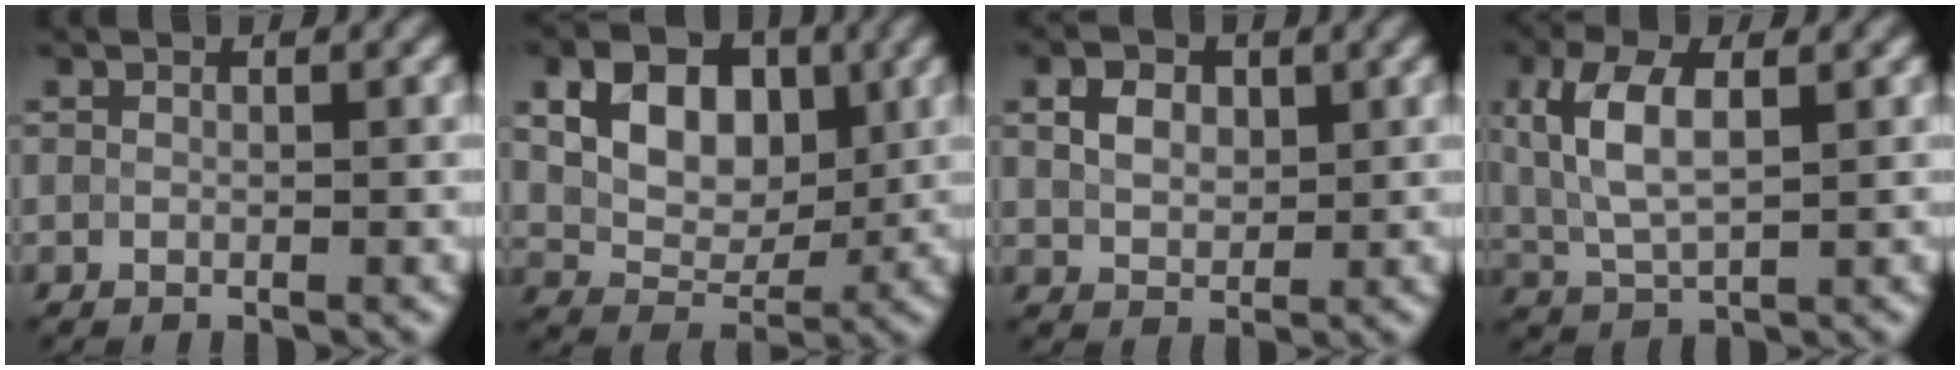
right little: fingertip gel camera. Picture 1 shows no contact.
{"total": 7.3, "force": [2.4, 4.9, 4.9], "torque": [-0.093, 0.004, 0.037]}
{"total": 2.6, "force": [1.1, 1.8, 1.6], "torque": [-0.036, 0.007, 0.020]}
{"total": 5.6, "force": [1.8, 2.6, 4.6], "torque": [-0.109, 0.014, 0.037]}